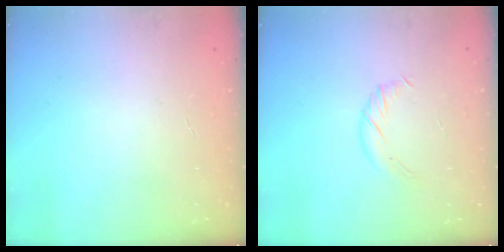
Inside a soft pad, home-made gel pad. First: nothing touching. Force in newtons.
{"total": 5.0, "press": 4.8, "slide": 1.4}